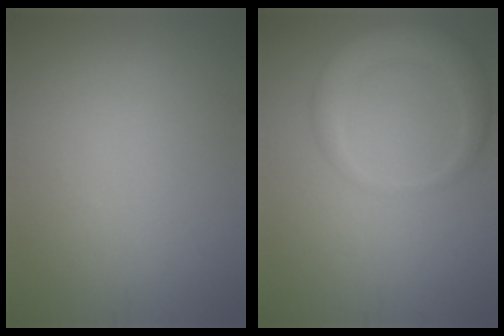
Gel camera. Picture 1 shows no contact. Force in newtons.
{"total": 4.0, "press": 3.9, "slide": 0.3}